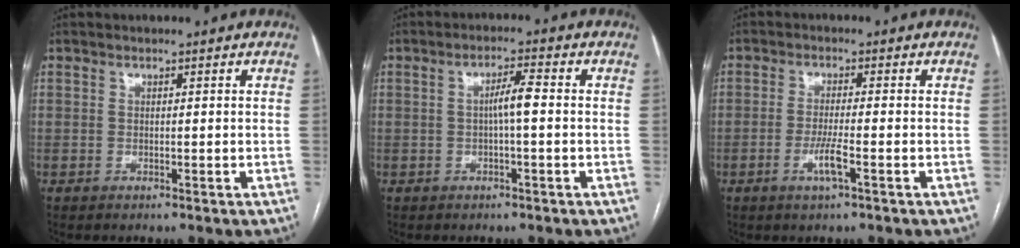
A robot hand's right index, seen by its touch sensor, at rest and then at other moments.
{"total": 3.5, "force": [-0.2, 0.2, 3.5], "torque": [-0.062, 0.006, -0.003]}
{"total": 3.8, "force": [-1.6, 0.0, 3.5], "torque": [-0.070, -0.007, -0.031]}